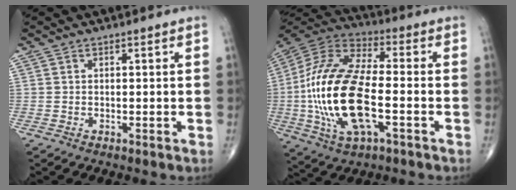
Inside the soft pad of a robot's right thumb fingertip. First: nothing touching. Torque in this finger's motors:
{"motor_torque": [0.21, 1.53, 2.38, -0.38, 0.79]}